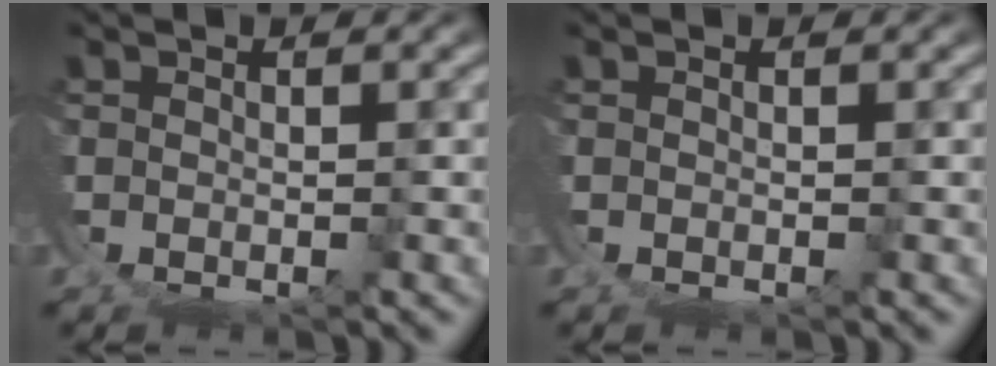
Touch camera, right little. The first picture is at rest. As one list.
[{"total": 0.0}]